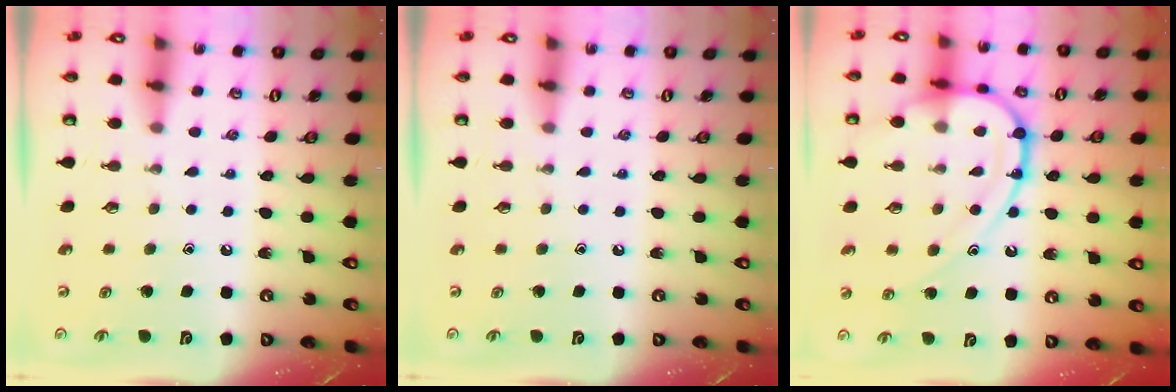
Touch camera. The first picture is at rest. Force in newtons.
{"total": 0.0}
{"total": 14.1, "press": 14.0, "slide": 1.6}